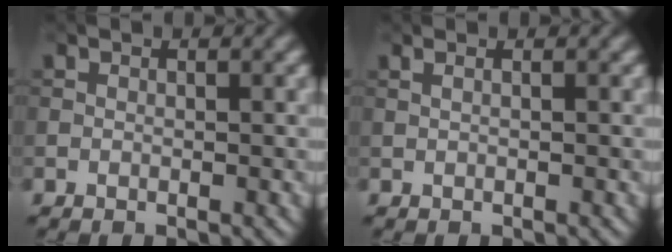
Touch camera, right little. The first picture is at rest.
{"total": 1.5, "force": [0.8, 0.7, 1.1], "torque": [-0.007, 0.002, -0.006]}